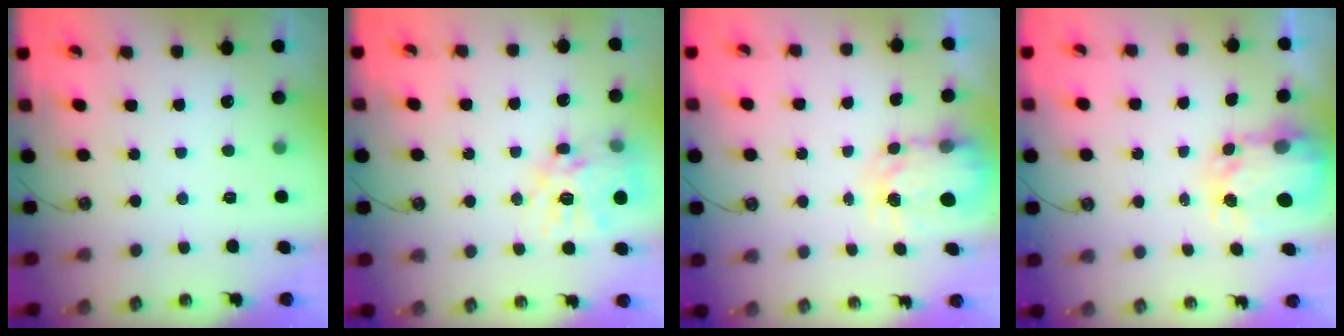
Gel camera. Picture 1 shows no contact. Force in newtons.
{"total": 15.0, "press": 14.9, "slide": 1.3}
{"total": 4.9, "press": 4.9, "slide": 0.4}
{"total": 5.8, "press": 5.7, "slide": 0.7}